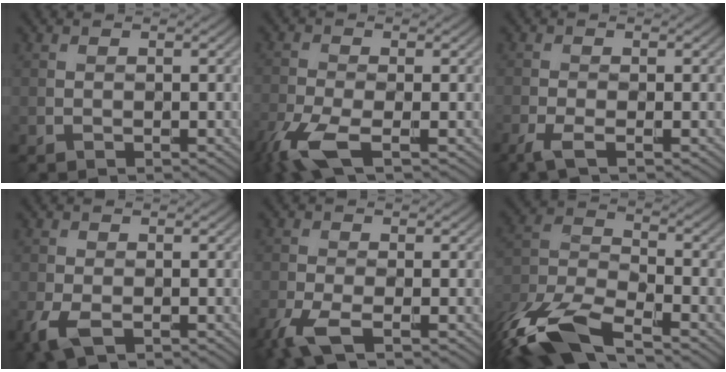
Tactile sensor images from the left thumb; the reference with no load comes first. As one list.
[{"total": 6.5, "force": [-3.7, 2.0, 4.9], "torque": [-0.119, -0.010, -0.089]}, {"total": 2.5, "force": [-1.4, 0.5, 1.9], "torque": [-0.052, -0.003, -0.040]}, {"total": 3.4, "force": [-1.5, 1.9, 2.4], "torque": [-0.066, -0.008, -0.035]}, {"total": 4.1, "force": [-2.4, 1.1, 3.1], "torque": [-0.078, -0.007, -0.061]}, {"total": 12.8, "force": [-9.0, 4.0, 8.1], "torque": [-0.182, -0.016, -0.192]}]